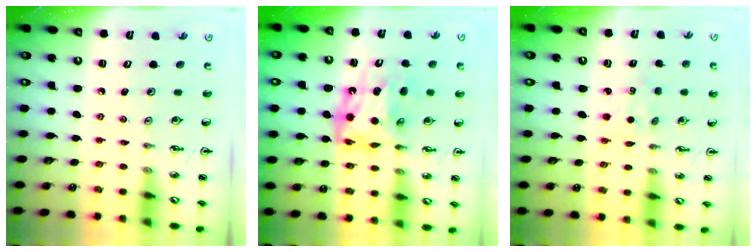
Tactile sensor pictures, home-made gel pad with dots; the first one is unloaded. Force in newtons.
{"total": 10.8, "press": 10.7, "slide": 0.9}
{"total": 1.5, "press": 1.5, "slide": 0.3}